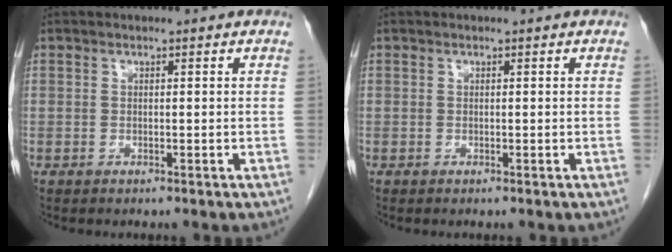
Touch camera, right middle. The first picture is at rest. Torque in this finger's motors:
{"motor_torque": [-0.07, -0.19, -0.04, -0.01]}